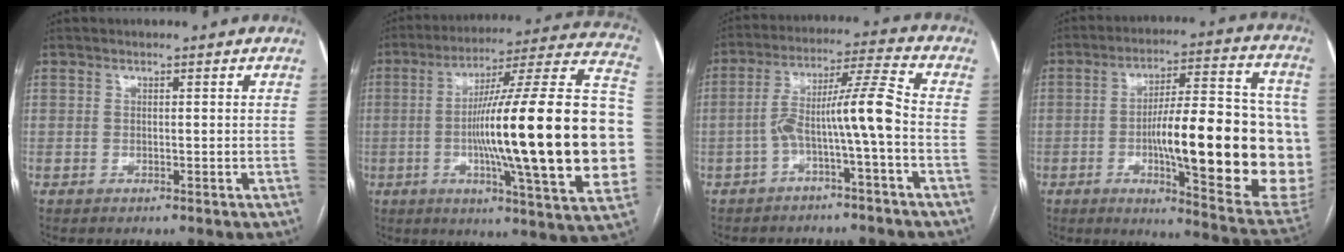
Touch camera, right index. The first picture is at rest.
{"total": 31.4, "force": [-2.9, 2.2, 31.2], "torque": [-0.405, 0.009, -0.060]}
{"total": 9.1, "force": [-2.6, -0.6, 8.7], "torque": [-0.151, 0.035, -0.045]}
{"total": 26.2, "force": [-3.1, 5.1, 25.5], "torque": [-0.292, 0.011, -0.035]}